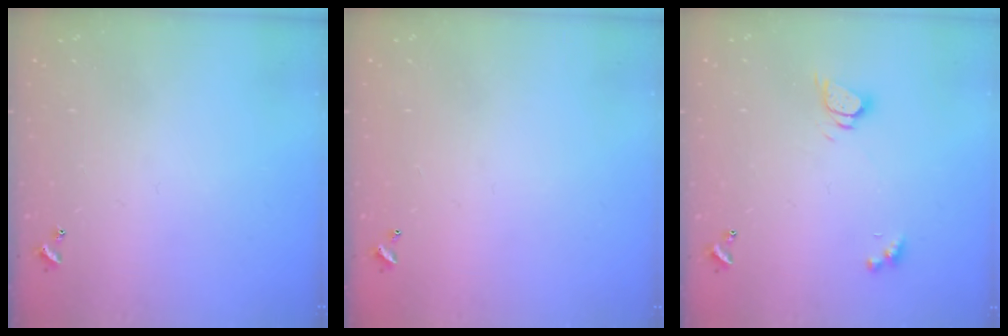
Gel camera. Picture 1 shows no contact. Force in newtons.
{"total": 2.8, "press": 2.8, "slide": 0.1}
{"total": 3.5, "press": 3.4, "slide": 0.4}